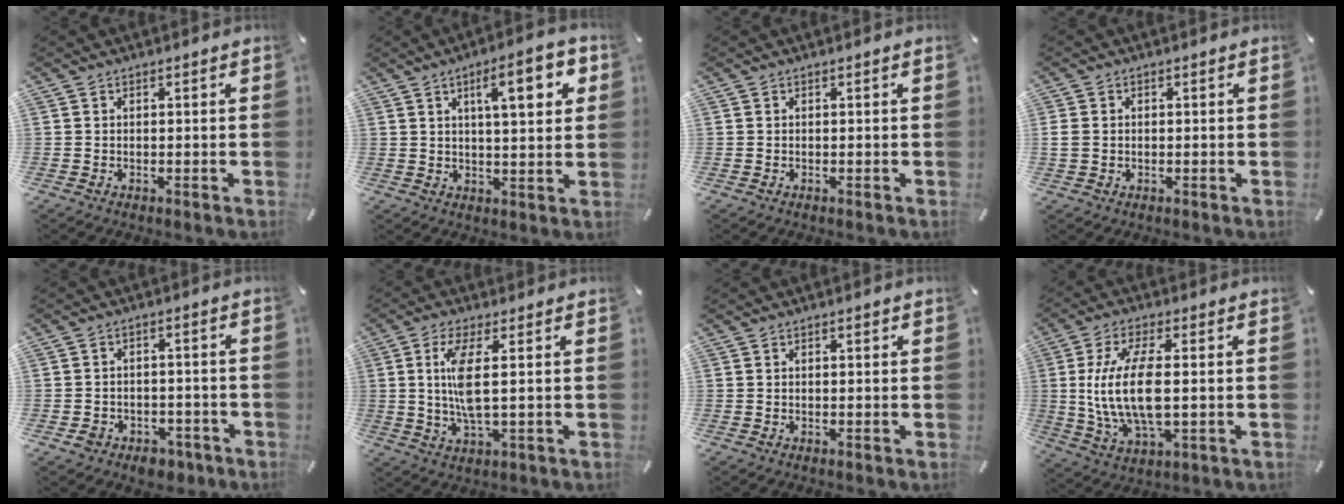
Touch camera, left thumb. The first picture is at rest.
{"total": 11.6, "force": [4.7, 3.3, 10.0], "torque": [-0.143, -0.009, 0.067]}
{"total": 0.0}
{"total": 2.1, "force": [0.0, 1.7, 1.2], "torque": [-0.023, 0.005, -0.001]}
{"total": 4.8, "force": [-2.9, 3.5, 1.6], "torque": [-0.026, 0.017, -0.051]}
{"total": 8.8, "force": [1.0, 2.2, 8.4], "torque": [-0.187, -0.013, 0.011]}
{"total": 0.5, "force": [0.3, 0.1, 0.4], "torque": [-0.008, 0.004, 0.004]}
{"total": 14.2, "force": [0.9, 5.7, 13.0], "torque": [-0.289, -0.016, 0.010]}